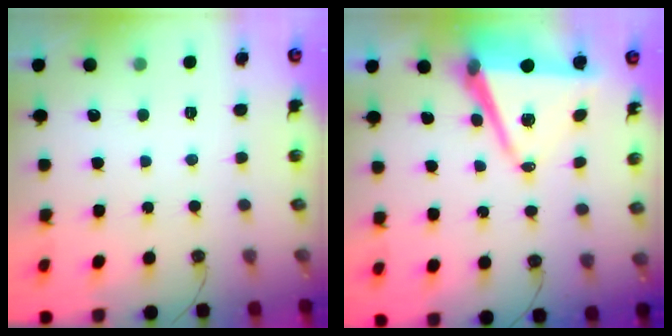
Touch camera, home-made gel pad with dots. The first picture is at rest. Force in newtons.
{"total": 10.3, "press": 9.4, "slide": 4.3}